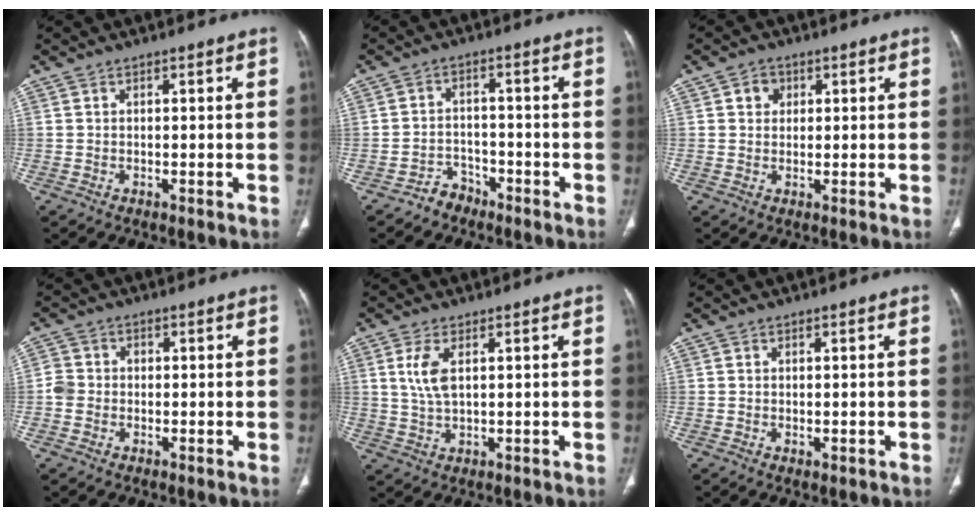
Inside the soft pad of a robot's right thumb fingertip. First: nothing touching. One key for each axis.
{"total": 3.7, "fx": -2.9, "fy": 2.3, "fz": 0.1, "tx": 0.008, "ty": 0.026, "tz": -0.050}
{"total": 3.0, "fx": 1.0, "fy": 2.6, "fz": 1.1, "tx": -0.002, "ty": -0.002, "tz": 0.014}
{"total": 3.3, "fx": -0.6, "fy": 3.0, "fz": 1.2, "tx": -0.014, "ty": 0.010, "tz": -0.018}
{"total": 5.3, "fx": 1.5, "fy": 2.3, "fz": 4.5, "tx": -0.102, "ty": -0.004, "tz": 0.037}
{"total": 1.0, "fx": -0.2, "fy": 0.5, "fz": 0.8, "tx": -0.014, "ty": -0.004, "tz": 0.001}